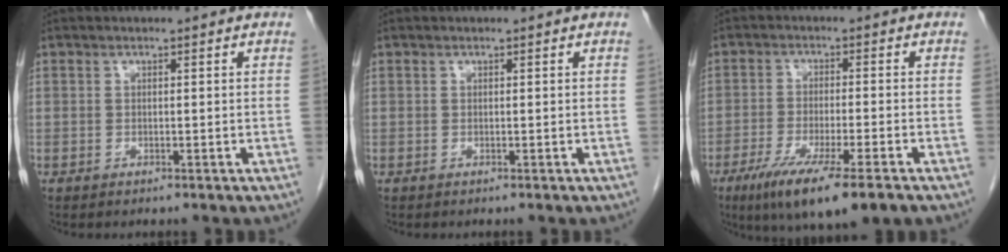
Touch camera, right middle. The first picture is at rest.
{"total": 0.0}
{"total": 12.2, "force": [-7.8, 0.9, 9.4], "torque": [-0.155, -0.031, -0.123]}